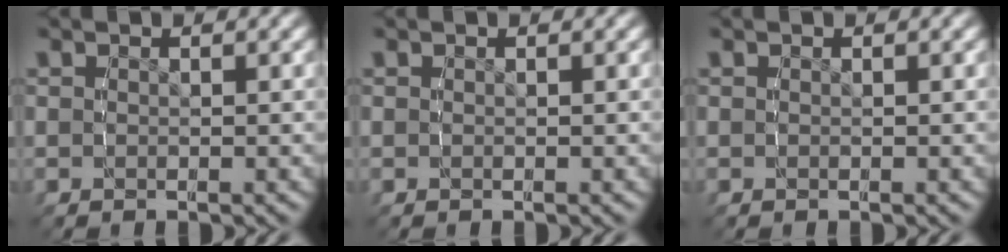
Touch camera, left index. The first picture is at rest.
{"total": 0.0}
{"total": 0.0}